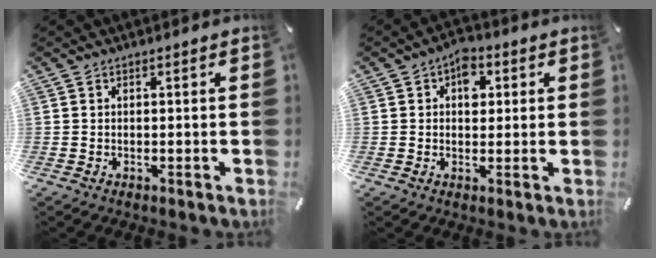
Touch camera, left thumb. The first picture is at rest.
{"total": 5.4, "force": [1.4, 3.8, 3.6], "torque": [-0.033, -0.005, 0.017]}